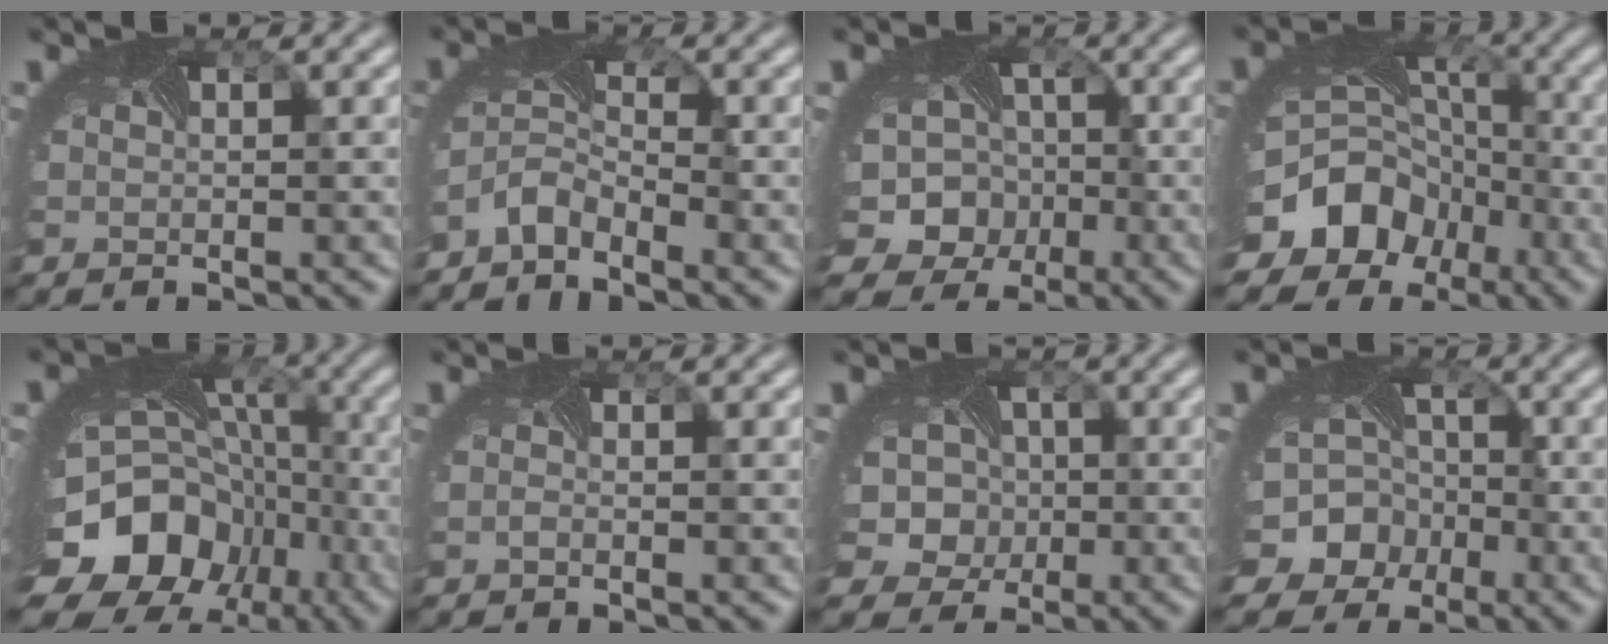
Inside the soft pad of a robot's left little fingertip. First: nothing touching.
{"total": 3.3, "force": [-2.8, 1.2, 1.0], "torque": [-0.036, -0.006, -0.065]}
{"total": 12.4, "force": [-2.8, 11.0, 4.9], "torque": [-0.098, -0.012, -0.066]}
{"total": 13.0, "force": [-6.7, 10.2, 4.5], "torque": [-0.094, -0.038, -0.103]}
{"total": 15.5, "force": [-6.3, 12.0, 7.5], "torque": [-0.159, -0.027, -0.099]}
{"total": 0.7, "force": [-0.6, -0.3, -0.1], "torque": [-0.004, -0.004, -0.012]}
{"total": 10.1, "force": [-0.2, 8.9, 4.7], "torque": [-0.087, 0.010, -0.046]}
{"total": 11.9, "force": [-5.0, 10.2, 3.5], "torque": [-0.077, -0.022, -0.098]}